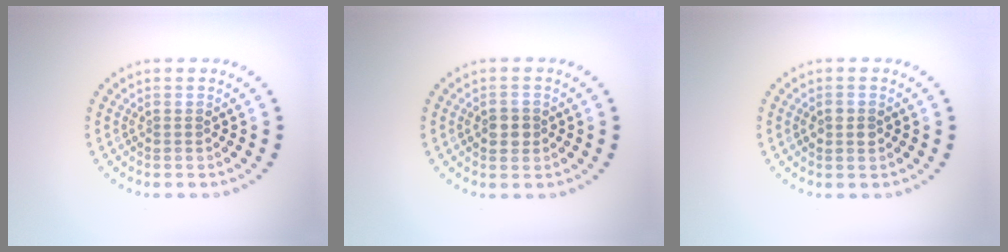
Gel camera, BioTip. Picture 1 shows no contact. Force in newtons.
{"total": 1.9, "press": 1.8, "slide": 0.4}
{"total": 1.7, "press": 1.7, "slide": 0.1}